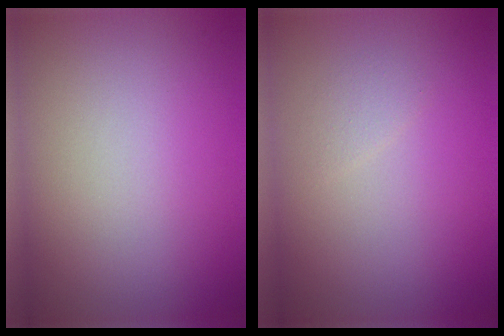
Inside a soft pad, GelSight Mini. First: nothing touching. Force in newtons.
{"total": 0.8, "press": 0.8, "slide": 0.1}